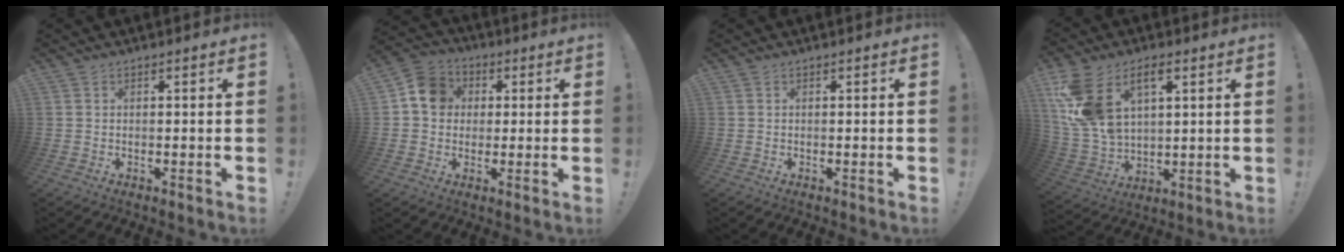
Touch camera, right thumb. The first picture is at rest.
{"total": 9.9, "force": [1.7, 8.7, 4.3], "torque": [-0.058, 0.012, 0.037]}
{"total": 0.0}
{"total": 15.4, "force": [7.0, 9.4, 9.9], "torque": [-0.220, -0.029, 0.133]}